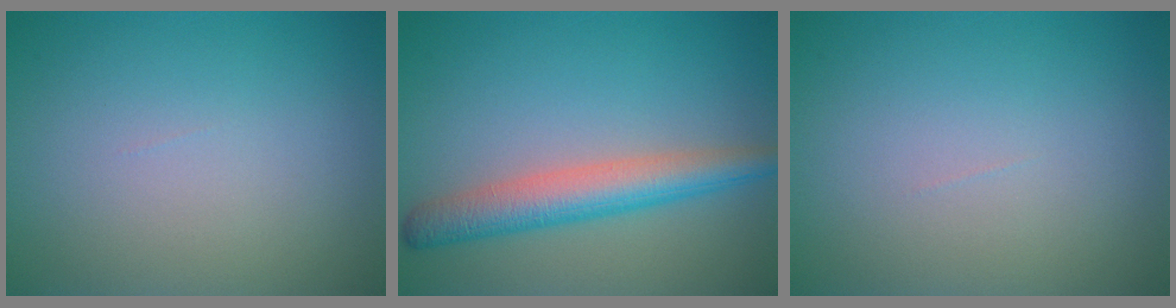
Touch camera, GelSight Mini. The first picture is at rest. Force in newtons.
{"total": 4.8, "press": 4.8, "slide": 0.2}
{"total": 0.0}